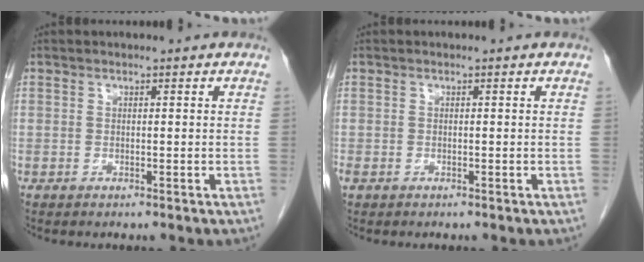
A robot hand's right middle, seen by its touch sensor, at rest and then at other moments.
{"total": 0.6, "force": [-0.3, 0.4, 0.3], "torque": [-0.013, -0.001, -0.003]}